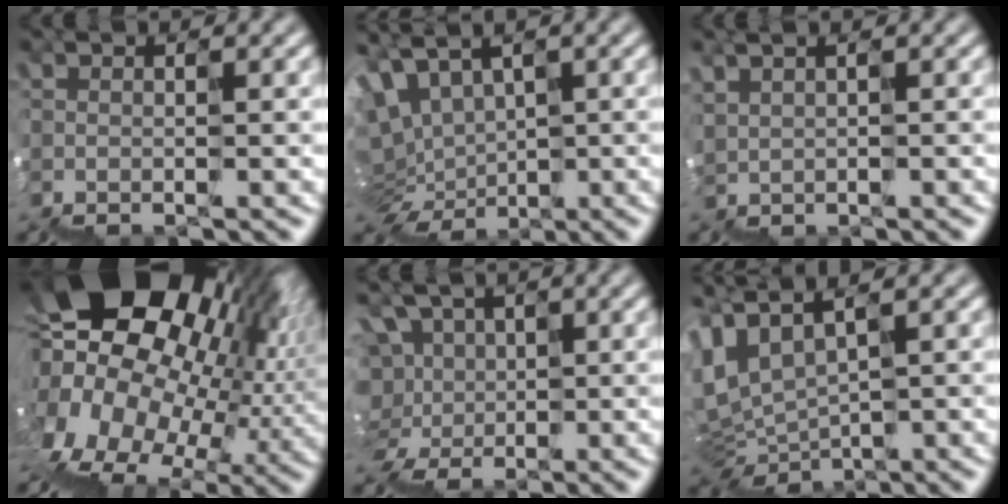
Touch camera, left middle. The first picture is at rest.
{"total": 4.8, "force": [0.4, 3.4, 3.3], "torque": [-0.086, 0.008, 0.013]}
{"total": 0.6, "force": [0.6, 0.2, 0.1], "torque": [-0.020, 0.016, 0.026]}
{"total": 18.4, "force": [1.9, 12.7, 13.1], "torque": [-0.240, 0.016, 0.028]}
{"total": 6.2, "force": [1.8, 5.8, 1.2], "torque": [-0.051, 0.044, -0.005]}
{"total": 3.5, "force": [1.7, 2.1, 2.2], "torque": [-0.100, 0.005, 0.041]}